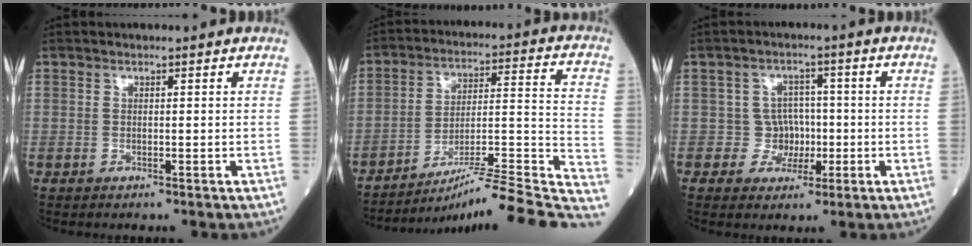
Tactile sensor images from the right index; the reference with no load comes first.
{"total": 24.2, "force": [-20.8, -0.5, 12.3], "torque": [-0.107, 0.004, -0.299]}
{"total": 4.1, "force": [-0.8, 4.1, 0.4], "torque": [0.011, 0.013, -0.011]}